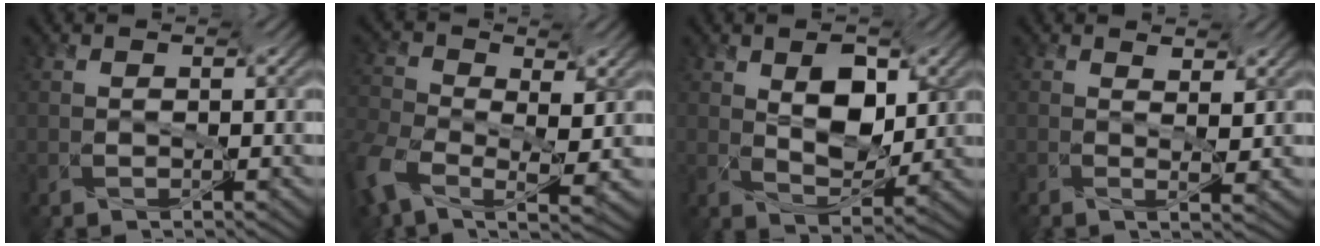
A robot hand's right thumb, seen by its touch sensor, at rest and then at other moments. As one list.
[{"total": 9.4, "force": [-1.4, 6.6, 6.6], "torque": [-0.180, -0.010, -0.018]}, {"total": 7.0, "force": [1.1, 3.7, 5.9], "torque": [-0.104, -0.002, 0.018]}, {"total": 1.6, "force": [0.9, 0.1, 1.3], "torque": [-0.030, -0.006, 0.005]}]